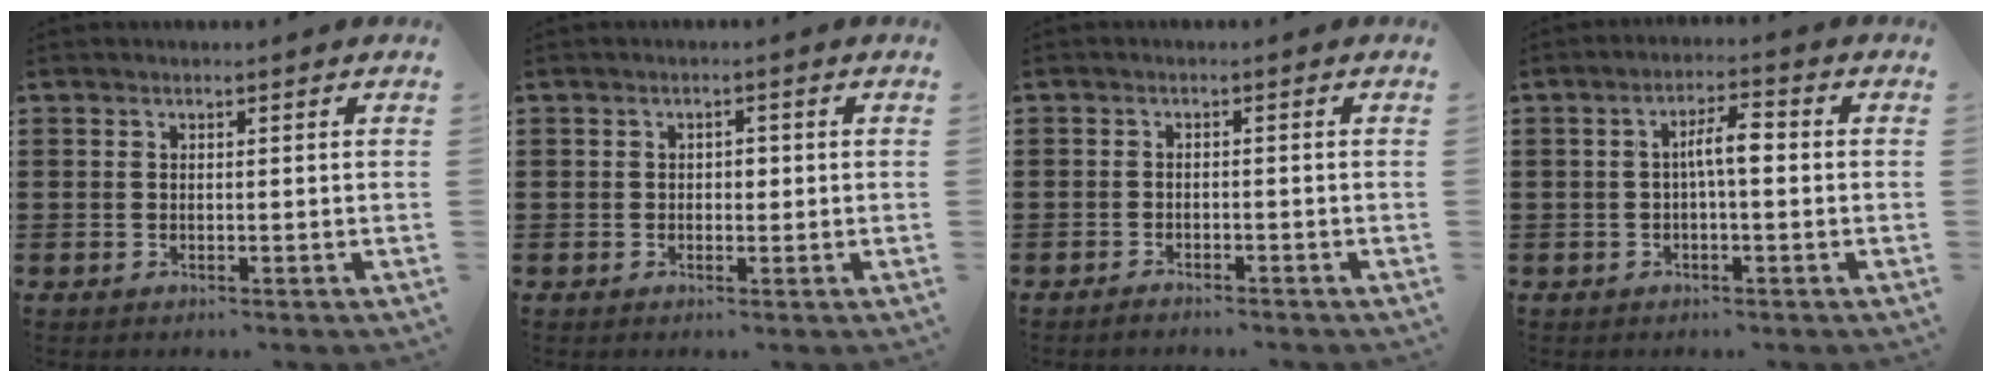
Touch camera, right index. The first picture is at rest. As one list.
[{"total": 1.2, "force": [-0.1, 0.8, 0.9], "torque": [-0.018, 0.005, -0.004]}, {"total": 1.2, "force": [-1.2, 0.1, 0.1], "torque": [-0.006, 0.001, -0.025]}, {"total": 4.4, "force": [-0.1, 1.1, 4.3], "torque": [-0.080, 0.011, -0.006]}]